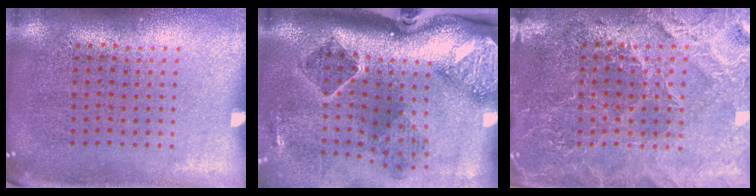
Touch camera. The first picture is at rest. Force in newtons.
{"total": 3.1, "press": 2.0, "slide": 2.3}
{"total": 4.0, "press": 3.8, "slide": 1.3}